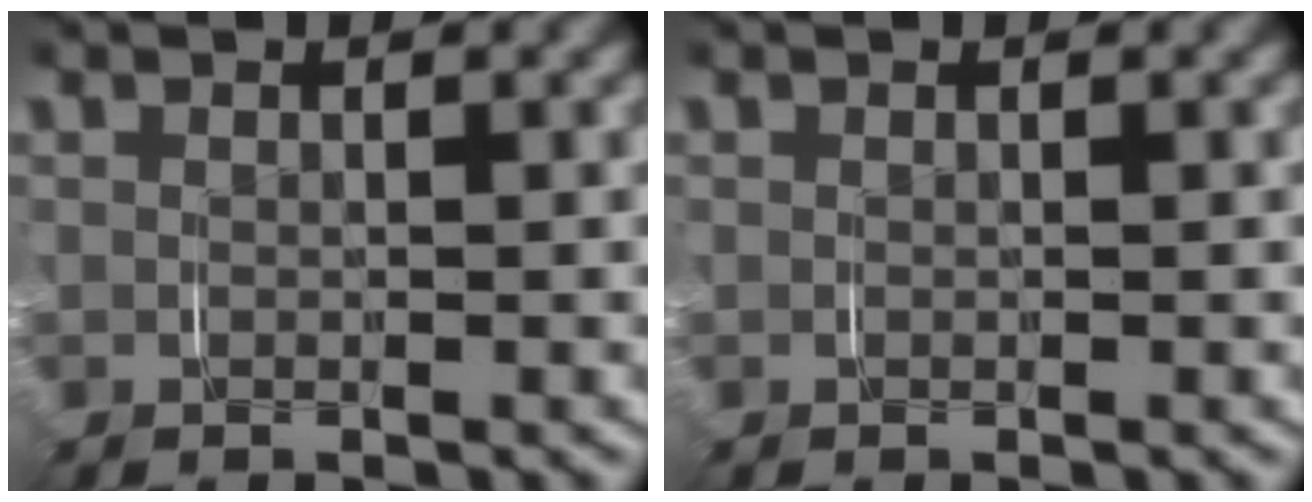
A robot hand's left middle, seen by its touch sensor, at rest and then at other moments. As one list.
[{"total": 0.0}]